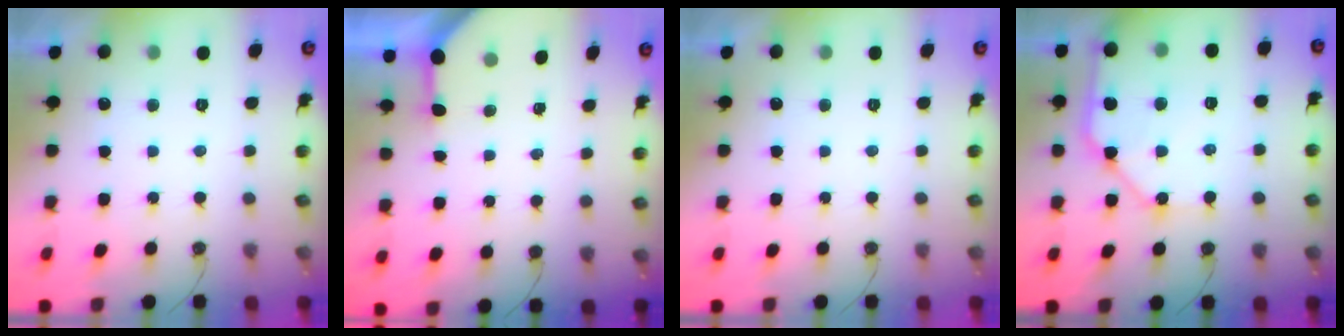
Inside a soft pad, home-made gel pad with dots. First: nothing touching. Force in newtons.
{"total": 3.5, "press": 3.4, "slide": 0.4}
{"total": 0.0}
{"total": 12.3, "press": 12.2, "slide": 1.6}